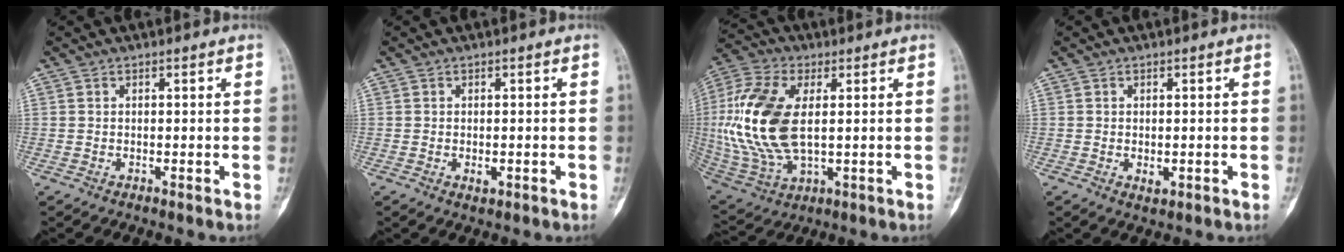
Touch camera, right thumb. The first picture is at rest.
{"total": 1.6, "force": [-0.5, 0.9, 1.2], "torque": [-0.015, -0.001, -0.005]}
{"total": 19.1, "force": [1.7, 10.3, 16.0], "torque": [-0.357, -0.006, 0.036]}
{"total": 1.9, "force": [-0.4, 1.1, 1.4], "torque": [-0.015, -0.002, -0.002]}